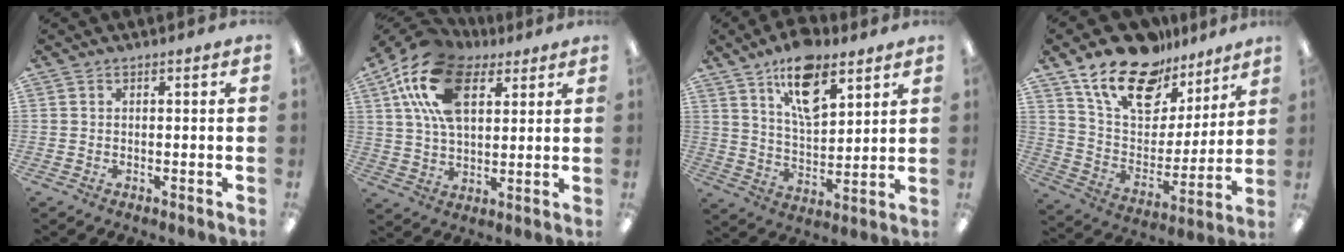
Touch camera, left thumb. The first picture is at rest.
{"total": 19.7, "force": [9.3, 10.9, 13.5], "torque": [-0.281, -0.013, 0.163]}
{"total": 13.9, "force": [8.7, 6.3, 8.8], "torque": [-0.140, -0.034, 0.151]}
{"total": 19.6, "force": [13.9, 10.2, 9.3], "torque": [-0.174, -0.081, 0.249]}